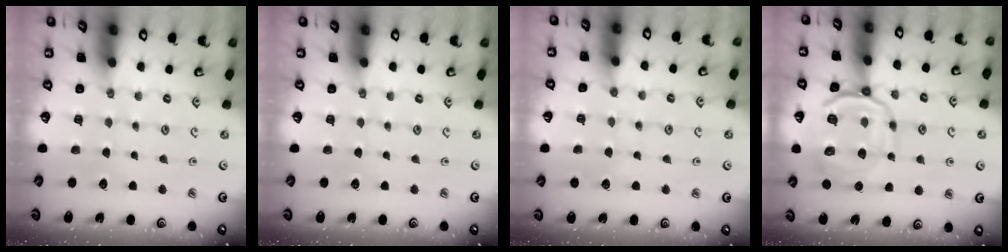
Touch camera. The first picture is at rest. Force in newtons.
{"total": 0.0}
{"total": 5.3, "press": 5.3, "slide": 0.6}
{"total": 14.0, "press": 13.9, "slide": 1.6}